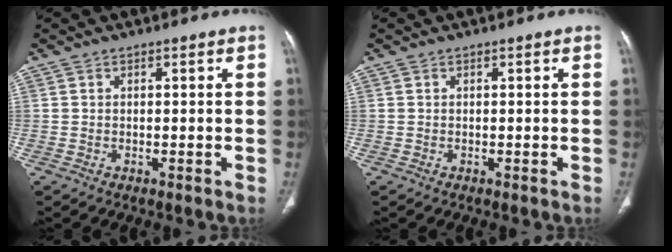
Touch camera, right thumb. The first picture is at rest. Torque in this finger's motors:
{"motor_torque": [0.00, 0.00, 0.00, 0.00, 0.00]}